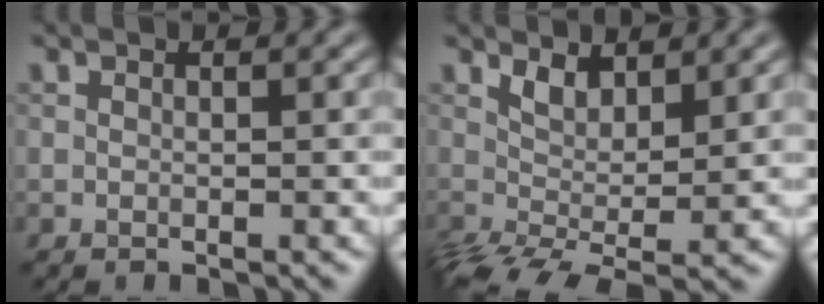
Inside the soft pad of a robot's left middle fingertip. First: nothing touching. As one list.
[{"total": 3.3, "force": [0.4, 1.5, 2.9], "torque": [-0.061, -0.007, 0.011]}]